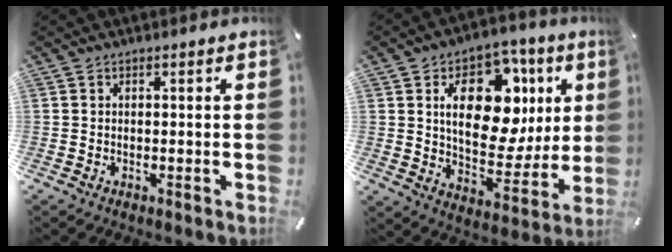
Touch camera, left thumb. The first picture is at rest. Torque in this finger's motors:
{"motor_torque": [0.33, 1.11, 1.84, -0.93, 0.44]}